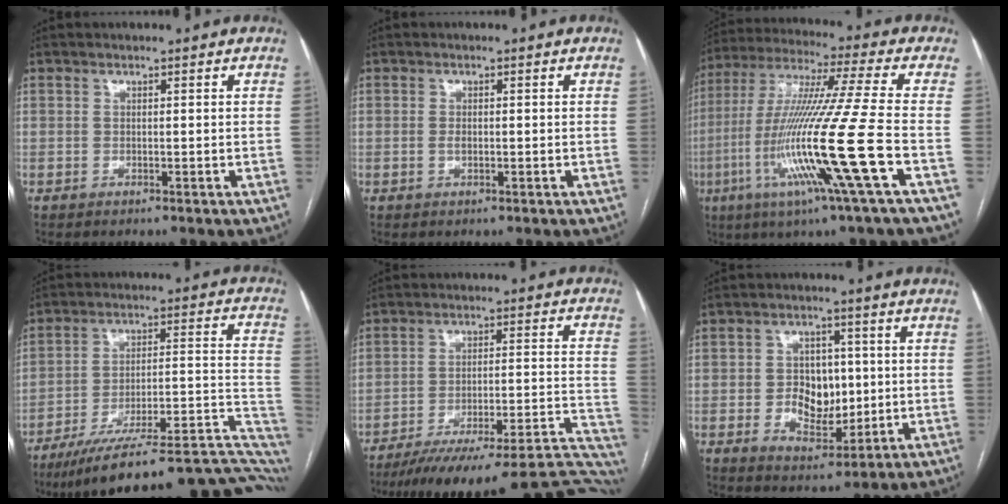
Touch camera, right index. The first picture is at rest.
{"total": 1.1, "force": [-0.2, 0.5, 1.0], "torque": [-0.021, 0.001, -0.004]}
{"total": 20.0, "force": [-6.2, -2.3, 18.9], "torque": [-0.386, -0.030, -0.127]}
{"total": 27.5, "force": [-19.4, 6.7, 18.3], "torque": [-0.171, 0.035, -0.268]}
{"total": 26.9, "force": [-23.8, 3.2, 12.0], "torque": [-0.071, 0.015, -0.318]}
{"total": 8.7, "force": [-0.3, 5.9, 6.4], "torque": [-0.105, 0.009, 0.006]}